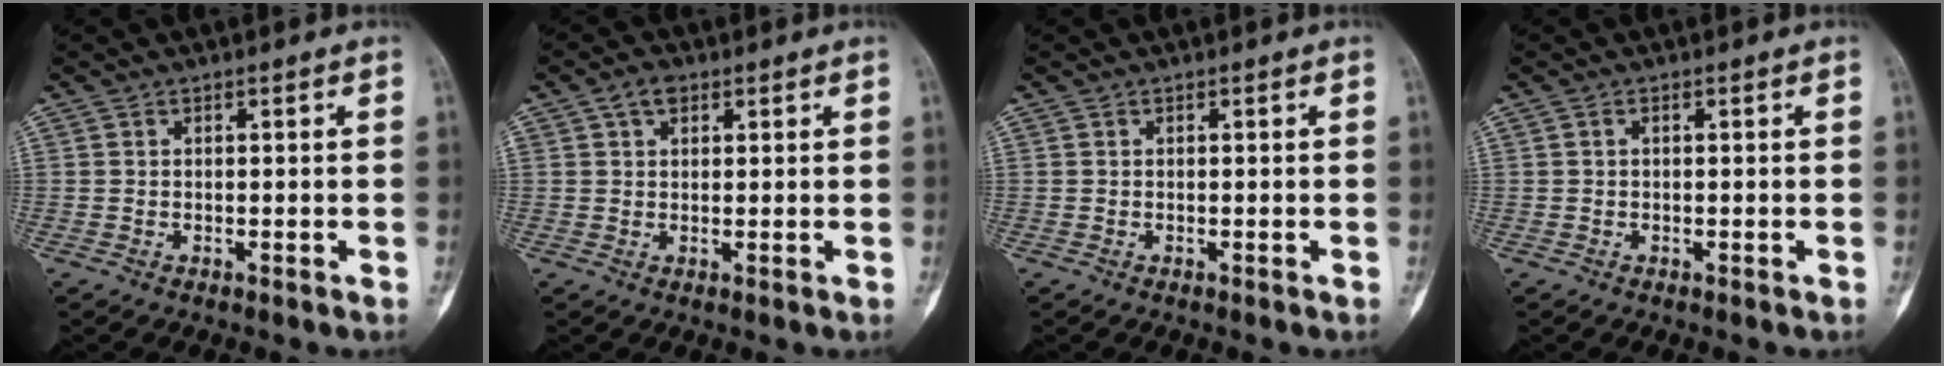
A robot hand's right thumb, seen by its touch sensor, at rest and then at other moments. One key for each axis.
{"total": 3.0, "fx": 1.4, "fy": 2.0, "fz": 1.7, "tx": -0.021, "ty": 0.007, "tz": 0.024}
{"total": 0.0}
{"total": 0.0}